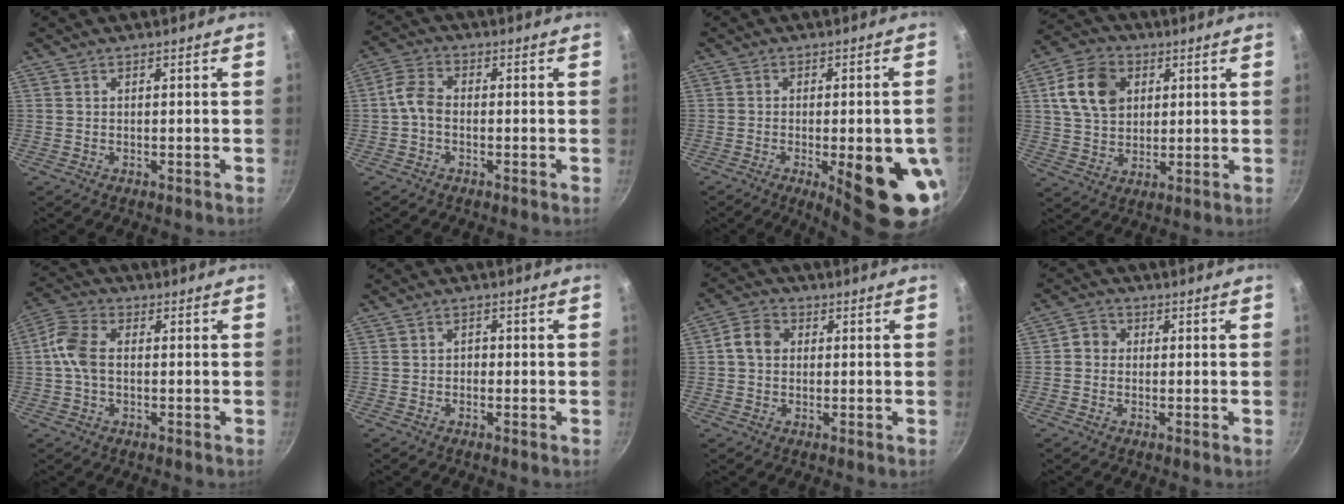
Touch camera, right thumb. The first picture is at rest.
{"total": 4.5, "force": [-0.9, 3.1, 3.2], "torque": [-0.069, 0.023, -0.030]}
{"total": 16.2, "force": [-4.8, 5.2, 14.6], "torque": [-0.158, 0.005, -0.053]}
{"total": 12.0, "force": [3.5, 8.9, 7.2], "torque": [-0.111, 0.002, 0.058]}
{"total": 7.4, "force": [-0.1, 4.7, 5.7], "torque": [-0.121, 0.024, -0.013]}
{"total": 1.4, "force": [-0.4, 1.2, 0.7], "torque": [-0.006, 0.004, -0.009]}
{"total": 5.1, "force": [0.5, 4.1, 2.9], "torque": [-0.040, 0.013, -0.003]}
{"total": 3.1, "force": [-0.1, 2.8, 1.2], "torque": [-0.010, 0.006, -0.014]}